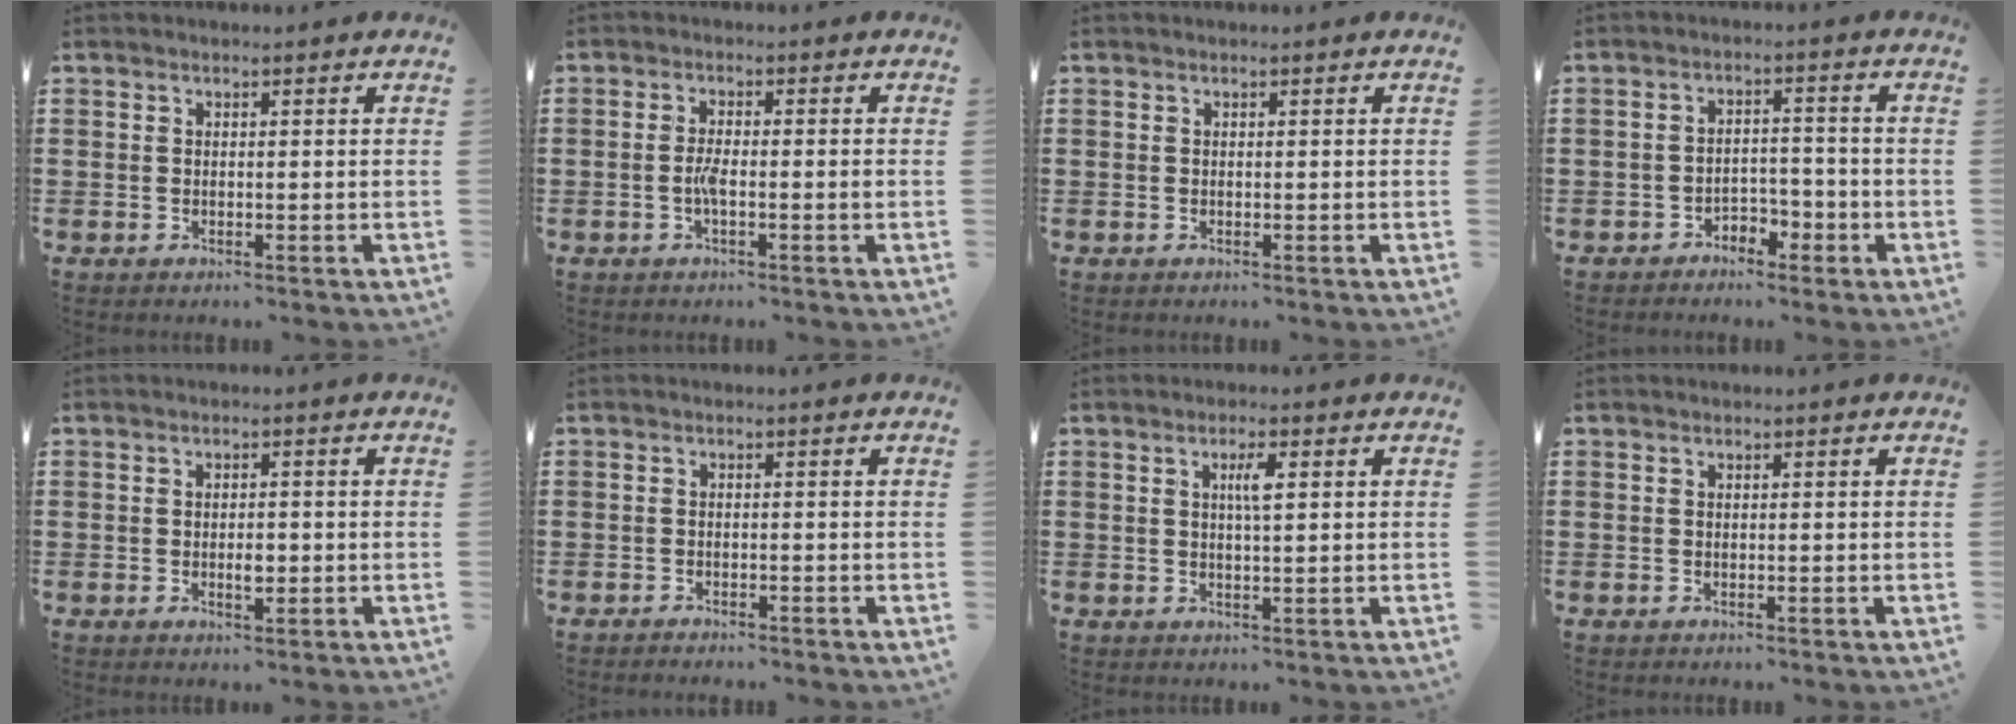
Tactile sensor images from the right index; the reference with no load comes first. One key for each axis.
{"total": 2.8, "fx": -0.8, "fy": 0.4, "fz": 2.6, "tx": -0.056, "ty": -0.001, "tz": -0.018}
{"total": 0.0}
{"total": 3.0, "fx": -2.4, "fy": 1.5, "fz": 1.0, "tx": -0.023, "ty": 0.006, "tz": -0.050}
{"total": 2.2, "fx": -0.3, "fy": 0.9, "fz": 2.0, "tx": -0.036, "ty": 0.002, "tz": -0.006}
{"total": 1.1, "fx": -1.1, "fy": 0.1, "fz": 0.0, "tx": -0.003, "ty": 0.003, "tz": -0.024}
{"total": 2.7, "fx": 0.7, "fy": 0.5, "fz": 2.6, "tx": -0.052, "ty": 0.004, "tz": 0.010}
{"total": 0.0}